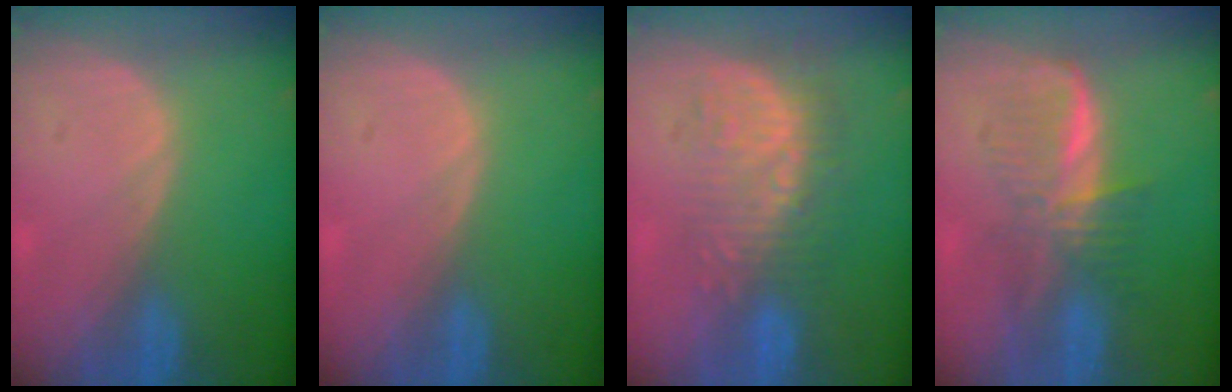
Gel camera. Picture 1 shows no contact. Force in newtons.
{"total": 0.0}
{"total": 9.0, "press": 8.4, "slide": 3.3}
{"total": 5.9, "press": 5.9, "slide": 0.8}